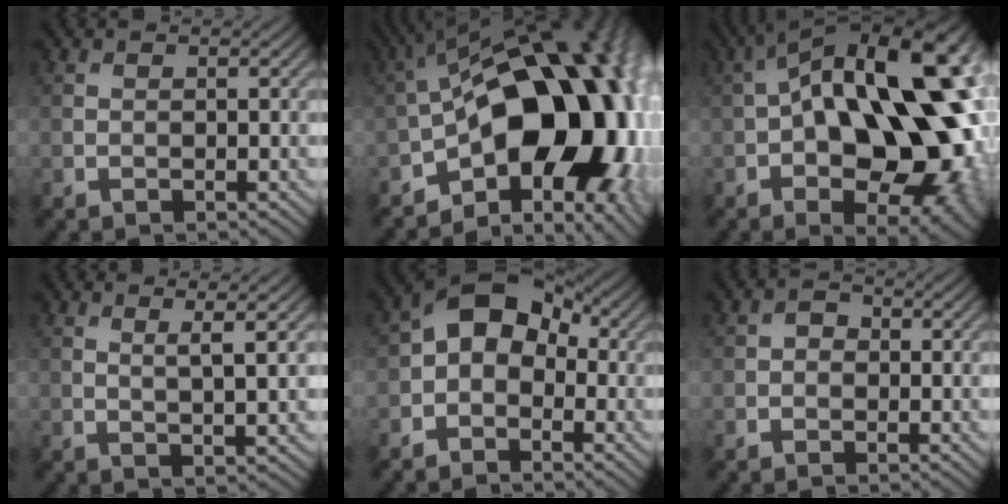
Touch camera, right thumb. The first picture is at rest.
{"total": 18.7, "force": [-4.7, 10.5, 14.7], "torque": [-0.194, 0.004, -0.074]}
{"total": 20.9, "force": [0.4, 11.4, 17.5], "torque": [-0.267, -0.004, 0.002]}
{"total": 3.7, "force": [1.7, 0.2, 3.3], "torque": [-0.064, 0.004, 0.037]}
{"total": 6.5, "force": [-0.2, 4.8, 4.4], "torque": [-0.073, 0.014, -0.018]}
{"total": 1.4, "force": [-0.1, 1.3, 0.5], "torque": [-0.007, -0.006, -0.006]}